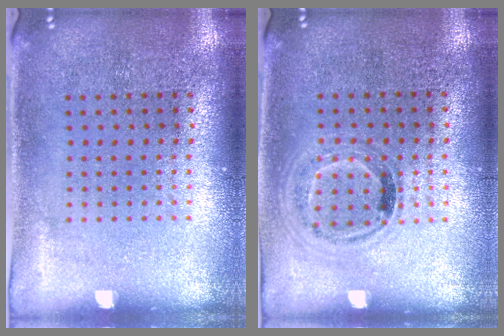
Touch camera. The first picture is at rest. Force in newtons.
{"total": 0.9, "press": 0.8, "slide": 0.4}